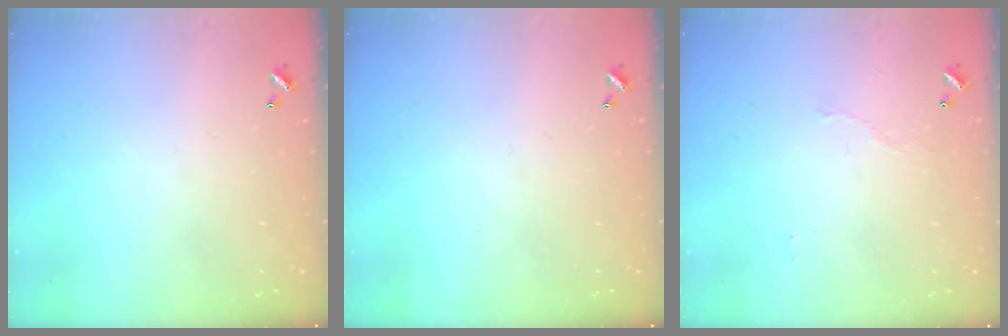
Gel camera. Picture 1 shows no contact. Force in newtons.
{"total": 0.0}
{"total": 2.9, "press": 2.8, "slide": 0.6}